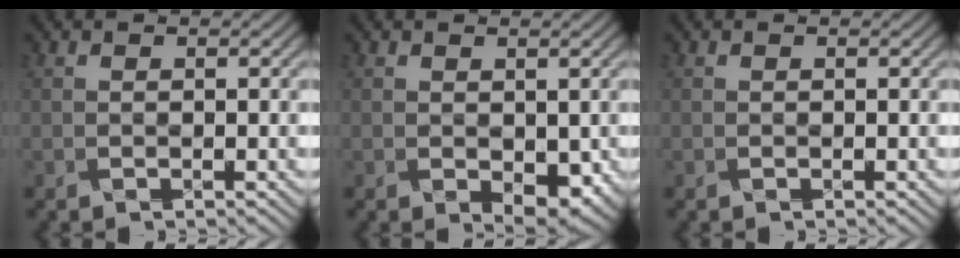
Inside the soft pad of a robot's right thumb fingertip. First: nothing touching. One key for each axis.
{"total": 3.1, "fx": -0.5, "fy": 1.9, "fz": 2.4, "tx": -0.040, "ty": -0.012, "tz": 0.006}
{"total": 0.0}